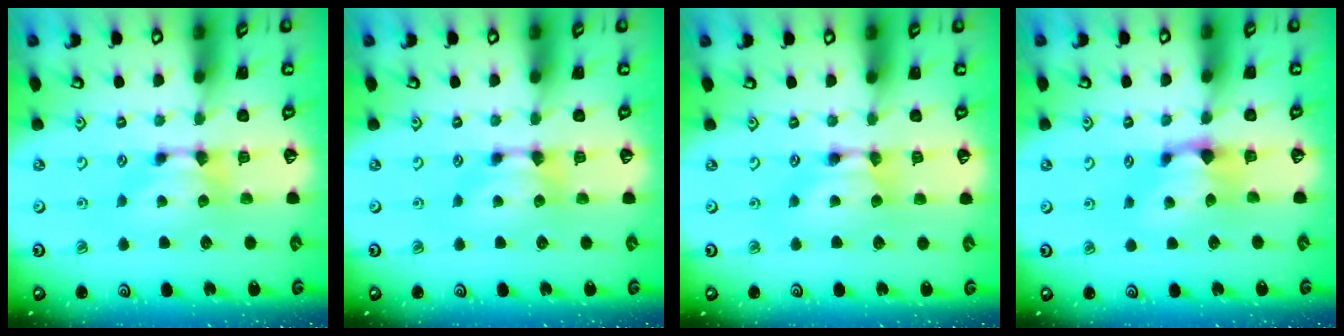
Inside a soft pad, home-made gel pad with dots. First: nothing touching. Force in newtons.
{"total": 0.0}
{"total": 1.6, "press": 1.6, "slide": 0.2}
{"total": 1.0, "press": 0.2, "slide": 0.9}